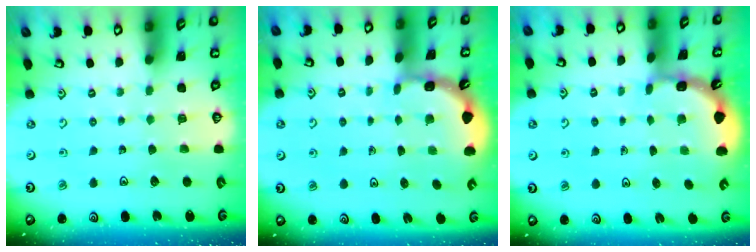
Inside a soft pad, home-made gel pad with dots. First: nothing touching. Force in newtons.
{"total": 2.2, "press": 2.2, "slide": 0.1}
{"total": 2.2, "press": 2.2, "slide": 0.1}